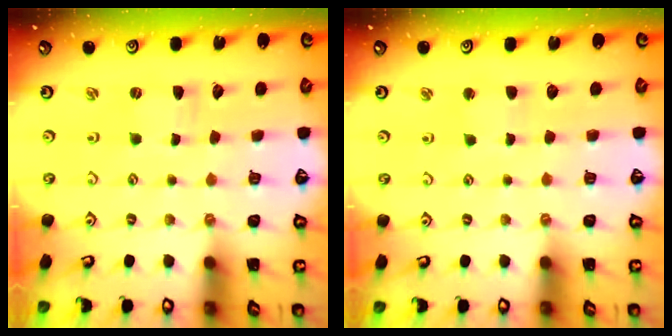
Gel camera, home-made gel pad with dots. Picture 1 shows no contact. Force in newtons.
{"total": 2.1, "press": 2.1, "slide": 0.5}